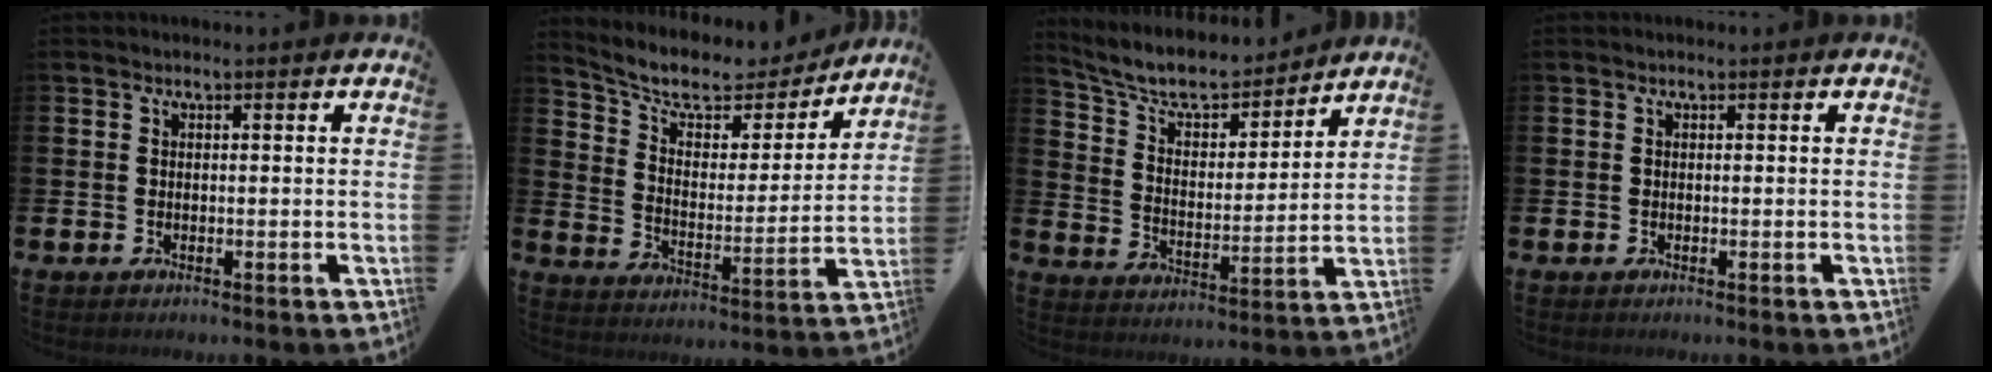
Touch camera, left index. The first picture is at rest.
{"total": 8.6, "force": [7.3, 3.2, 3.1], "torque": [-0.090, -0.049, 0.123]}
{"total": 8.0, "force": [7.3, 2.3, 2.3], "torque": [-0.075, -0.054, 0.124]}
{"total": 0.0}